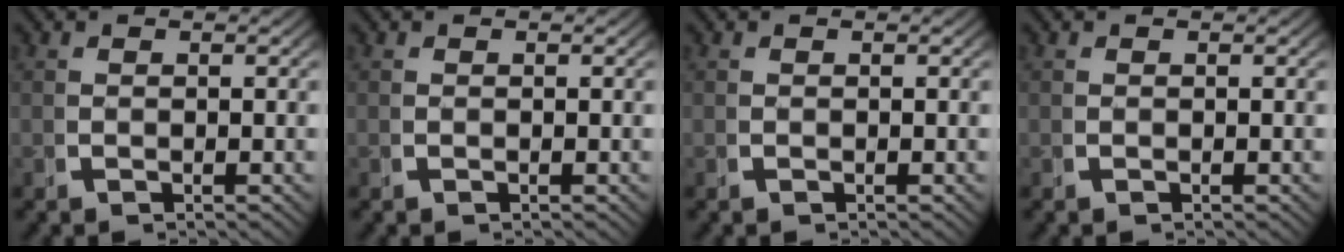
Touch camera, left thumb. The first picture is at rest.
{"total": 0.0}
{"total": 0.0}
{"total": 0.0}